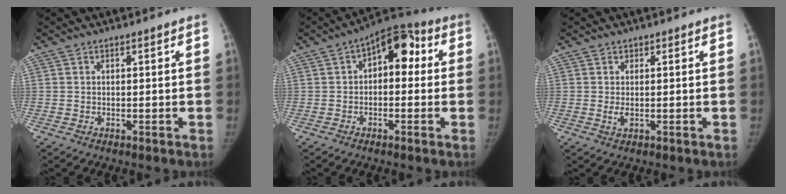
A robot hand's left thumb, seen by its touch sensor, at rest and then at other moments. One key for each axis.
{"total": 9.4, "fx": 1.5, "fy": 5.5, "fz": 7.5, "tx": -0.062, "ty": 0.024, "tz": 0.004}
{"total": 1.2, "fx": 0.2, "fy": 0.6, "fz": 1.1, "tx": -0.025, "ty": -0.005, "tz": 0.008}